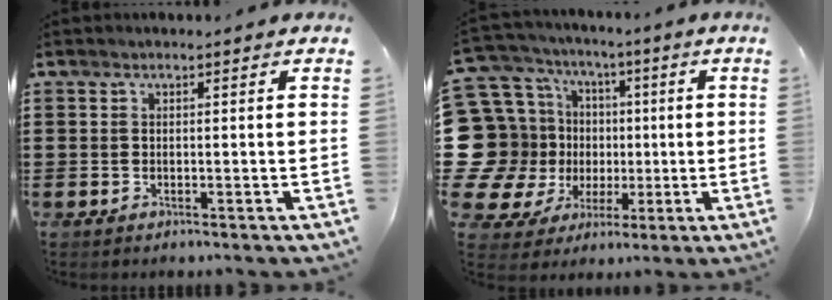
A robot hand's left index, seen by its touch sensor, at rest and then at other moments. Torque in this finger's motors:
{"motor_torque": [0.03, 0.11, -0.06, -0.06]}